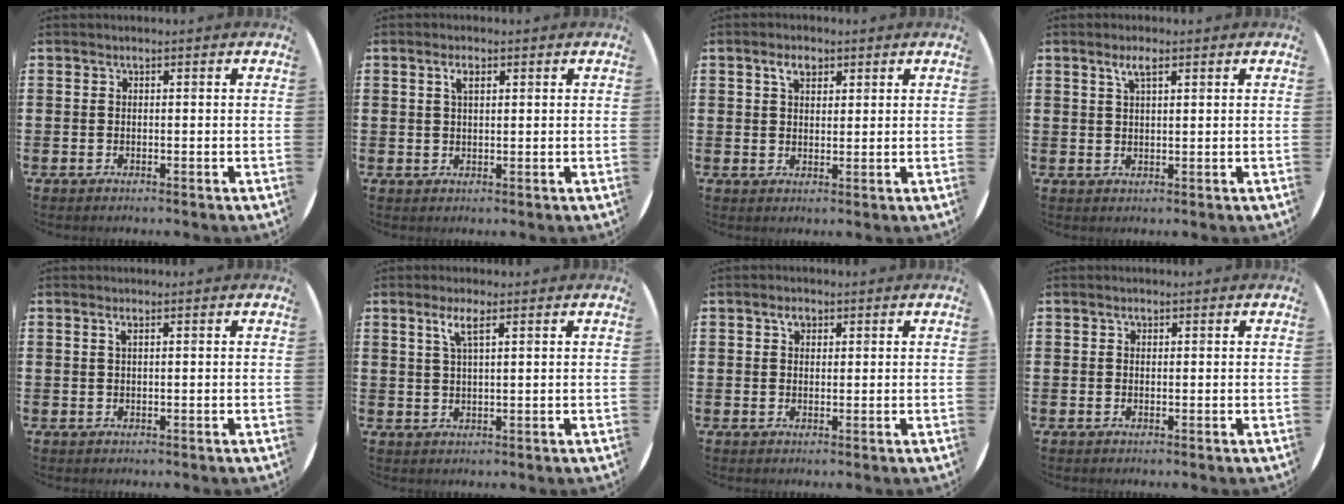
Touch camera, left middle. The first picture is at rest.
{"total": 2.1, "force": [1.1, 0.9, 1.6], "torque": [-0.037, 0.006, 0.018]}
{"total": 2.9, "force": [1.8, 1.5, 1.6], "torque": [-0.019, 0.000, 0.030]}
{"total": 2.7, "force": [1.7, 0.7, 2.0], "torque": [-0.035, 0.002, 0.027]}
{"total": 0.9, "force": [0.5, 0.1, 0.7], "torque": [-0.017, 0.002, 0.009]}
{"total": 3.3, "force": [1.9, 0.5, 2.7], "torque": [-0.057, 0.006, 0.031]}
{"total": 1.7, "force": [1.0, 1.1, 0.9], "torque": [-0.004, 0.000, 0.015]}
{"total": 1.0, "force": [0.4, 0.6, 0.7], "torque": [-0.007, 0.001, 0.006]}